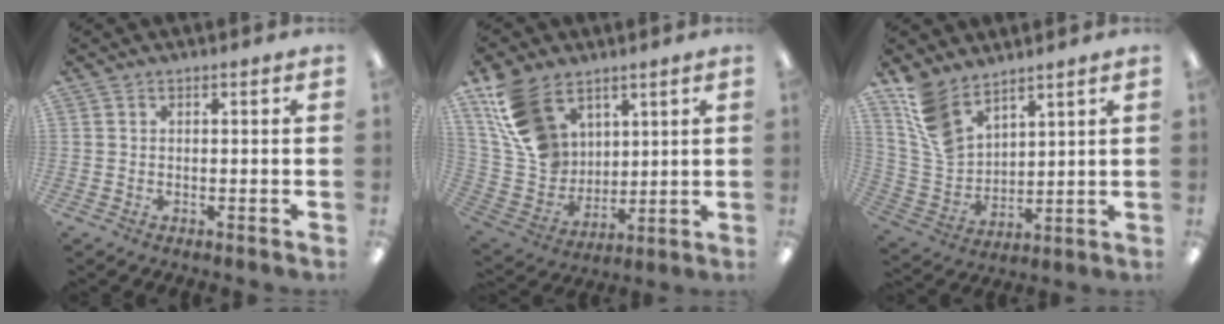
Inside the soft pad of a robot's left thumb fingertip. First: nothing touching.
{"total": 16.3, "force": [9.3, 11.1, 7.4], "torque": [-0.183, -0.036, 0.184]}
{"total": 11.3, "force": [8.6, 5.9, 4.3], "torque": [-0.111, -0.032, 0.172]}